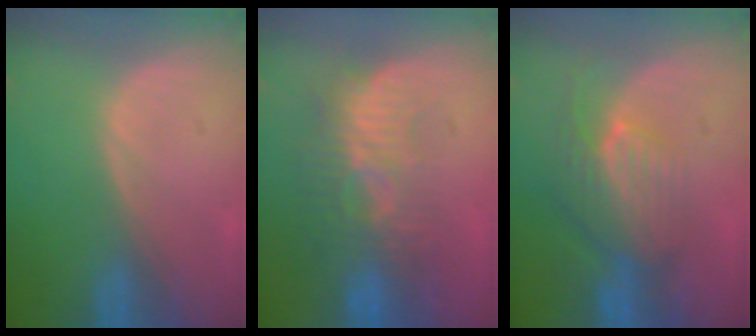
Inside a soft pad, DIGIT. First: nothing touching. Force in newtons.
{"total": 9.1, "press": 8.3, "slide": 3.8}
{"total": 8.1, "press": 7.2, "slide": 3.6}